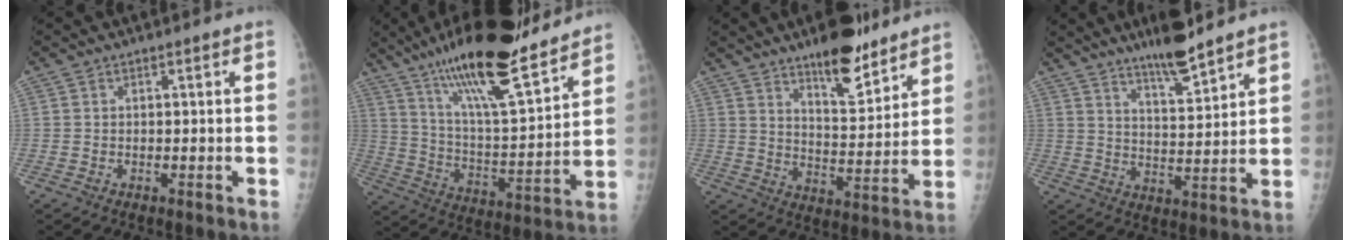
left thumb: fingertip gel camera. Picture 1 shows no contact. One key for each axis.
{"total": 23.8, "fx": 18.0, "fy": 4.7, "fz": 14.8, "tx": -0.225, "ty": -0.077, "tz": 0.306}
{"total": 13.0, "fx": 9.4, "fy": 4.2, "fz": 7.9, "tx": -0.092, "ty": -0.068, "tz": 0.151}
{"total": 9.5, "fx": 7.5, "fy": 1.3, "fz": 5.6, "tx": -0.083, "ty": -0.053, "tz": 0.131}